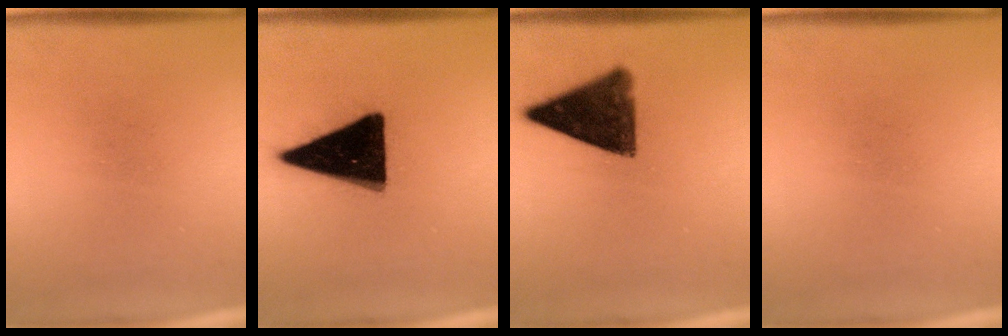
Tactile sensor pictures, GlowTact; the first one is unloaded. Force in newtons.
{"total": 19.8}
{"total": 12.0}
{"total": 0.0}